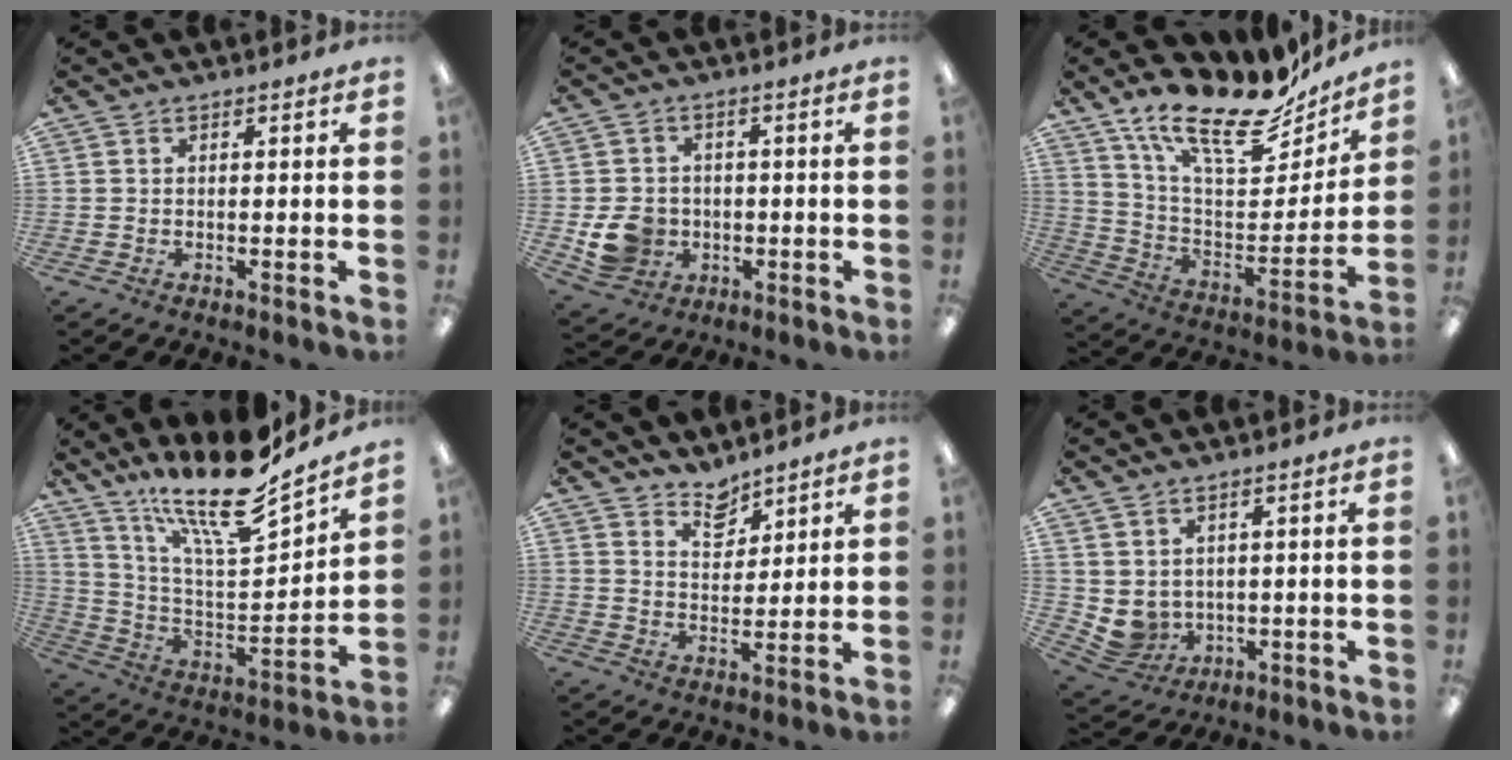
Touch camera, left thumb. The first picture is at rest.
{"total": 7.8, "force": [-1.6, 7.0, 3.0], "torque": [-0.068, 0.010, -0.025]}
{"total": 20.2, "force": [15.9, 6.5, 10.6], "torque": [-0.177, -0.116, 0.273]}
{"total": 19.7, "force": [15.2, 4.5, 11.8], "torque": [-0.213, -0.105, 0.254]}
{"total": 6.2, "force": [5.5, 2.7, 1.1], "torque": [-0.008, -0.039, 0.098]}
{"total": 4.1, "force": [2.0, 3.5, 1.0], "torque": [-0.045, -0.018, 0.040]}